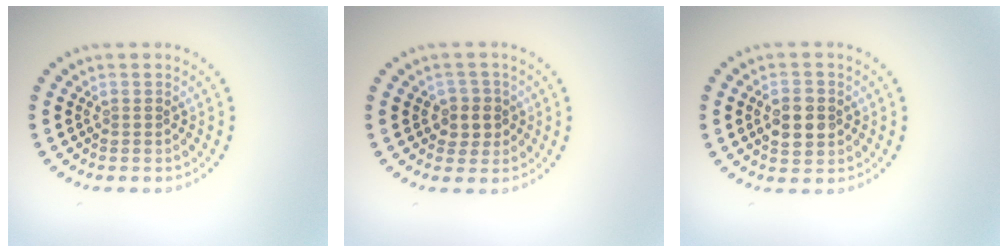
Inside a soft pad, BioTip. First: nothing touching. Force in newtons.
{"total": 2.1, "press": 2.0, "slide": 0.8}
{"total": 3.0, "press": 3.0, "slide": 0.1}